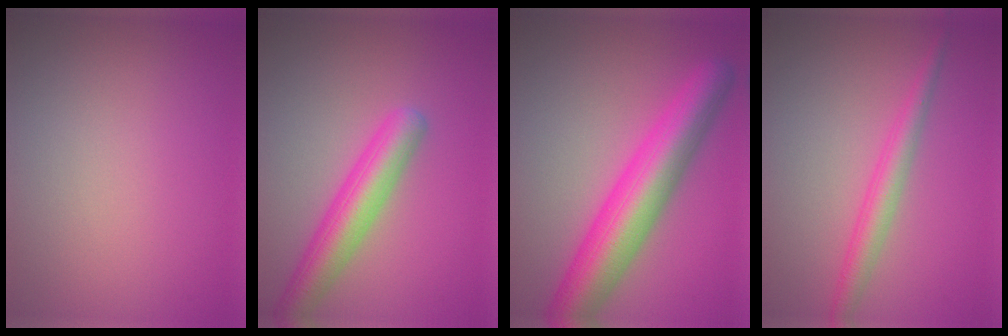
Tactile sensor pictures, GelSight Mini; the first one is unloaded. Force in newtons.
{"total": 4.9, "press": 4.9, "slide": 0.2}
{"total": 8.2, "press": 8.2, "slide": 0.3}
{"total": 2.6, "press": 2.6, "slide": 0.1}